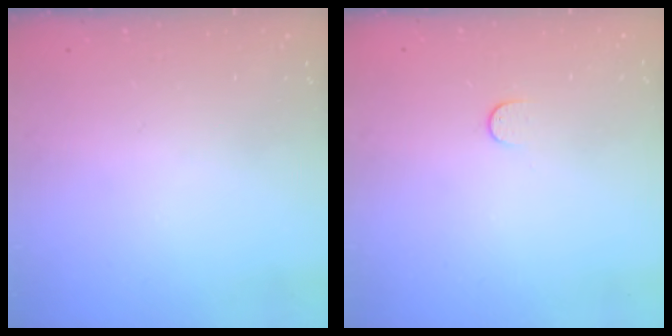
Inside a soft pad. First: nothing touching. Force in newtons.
{"total": 3.9, "press": 3.9, "slide": 0.5}